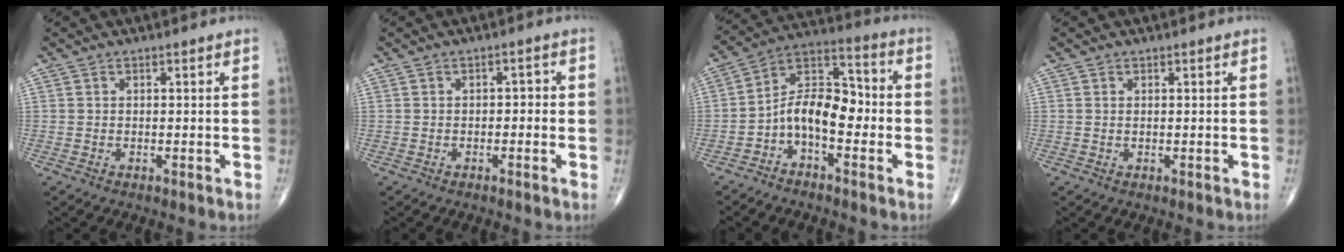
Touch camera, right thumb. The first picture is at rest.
{"total": 1.9, "force": [-0.4, 1.3, 1.3], "torque": [0.000, 0.006, -0.014]}
{"total": 11.4, "force": [-2.9, 6.3, 9.1], "torque": [-0.136, 0.059, -0.062]}
{"total": 0.0}